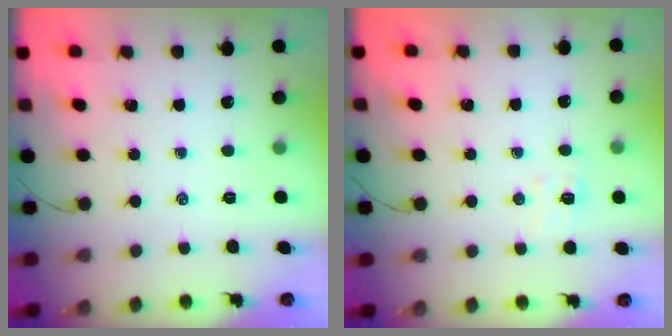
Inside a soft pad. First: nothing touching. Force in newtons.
{"total": 5.8, "press": 5.7, "slide": 0.9}